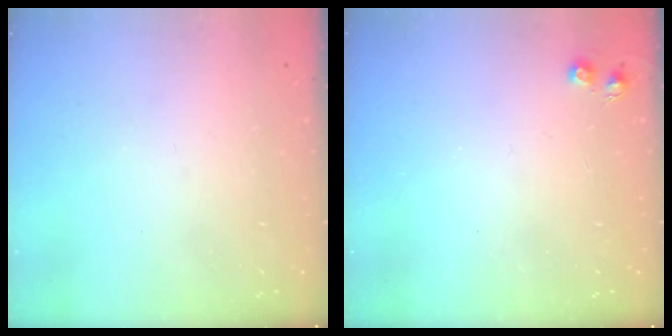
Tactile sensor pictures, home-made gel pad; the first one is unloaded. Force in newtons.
{"total": 5.3, "press": 5.2, "slide": 0.7}